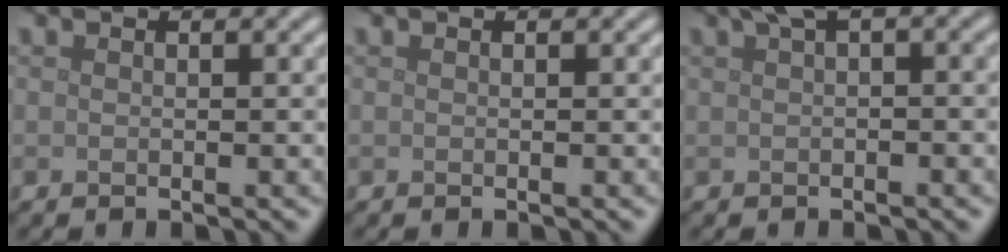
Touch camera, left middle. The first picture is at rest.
{"total": 0.0}
{"total": 3.0, "force": [1.1, 0.7, 2.7], "torque": [-0.039, 0.012, 0.017]}